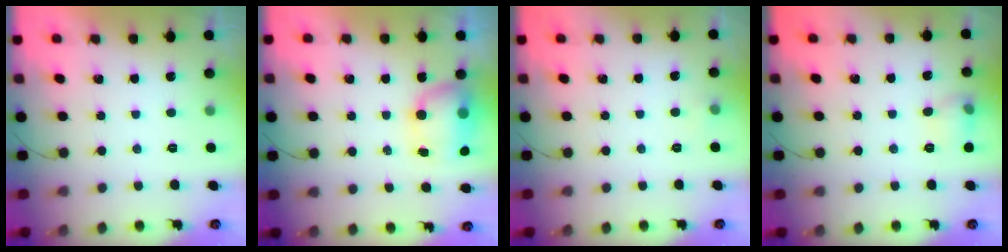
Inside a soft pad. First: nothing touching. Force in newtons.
{"total": 8.4, "press": 8.1, "slide": 2.3}
{"total": 7.4, "press": 3.1, "slide": 6.7}
{"total": 6.2, "press": 6.1, "slide": 1.3}